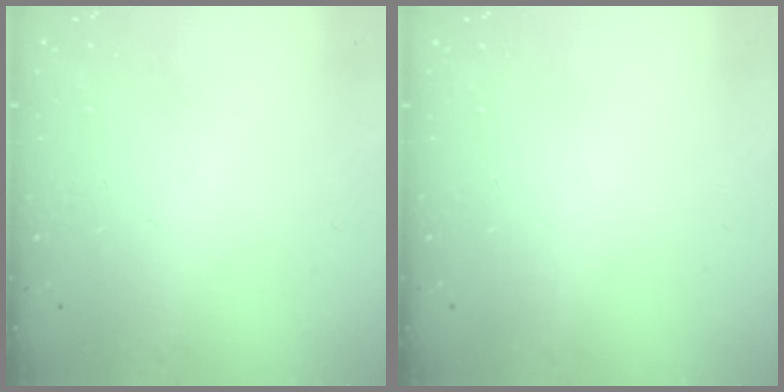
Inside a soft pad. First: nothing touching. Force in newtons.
{"total": 0.0}